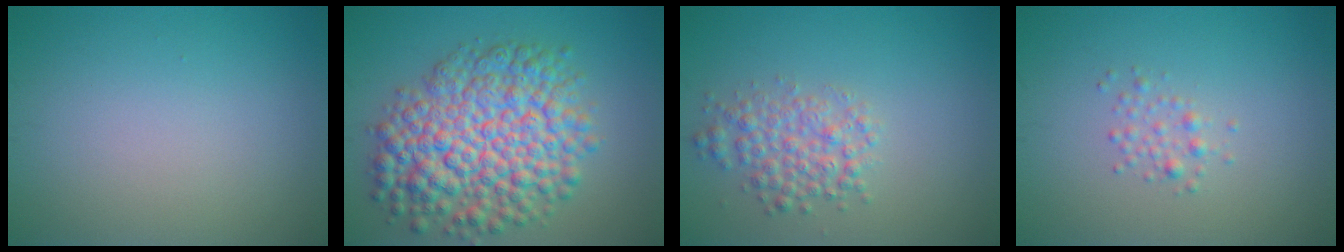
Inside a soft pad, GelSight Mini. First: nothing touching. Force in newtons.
{"total": 10.2, "press": 10.2, "slide": 0.3}
{"total": 3.2, "press": 3.1, "slide": 0.1}
{"total": 1.3, "press": 1.3, "slide": 0.0}